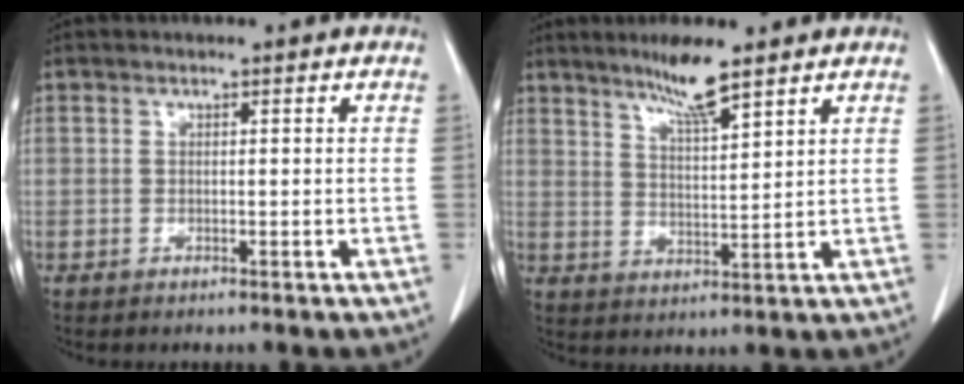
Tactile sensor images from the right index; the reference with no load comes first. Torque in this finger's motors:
{"motor_torque": [0.61, 0.67, 0.11, 0.04]}